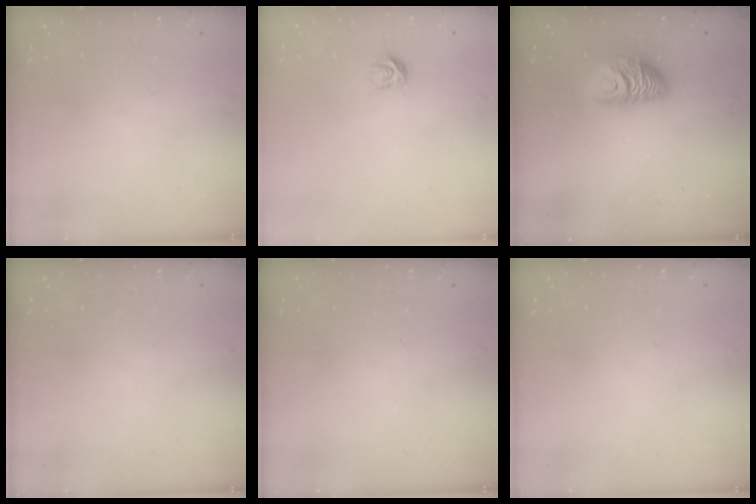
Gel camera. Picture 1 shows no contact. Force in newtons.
{"total": 3.4, "press": 3.4, "slide": 0.4}
{"total": 9.0, "press": 9.0, "slide": 0.5}
{"total": 0.0}
{"total": 0.0}
{"total": 0.0}